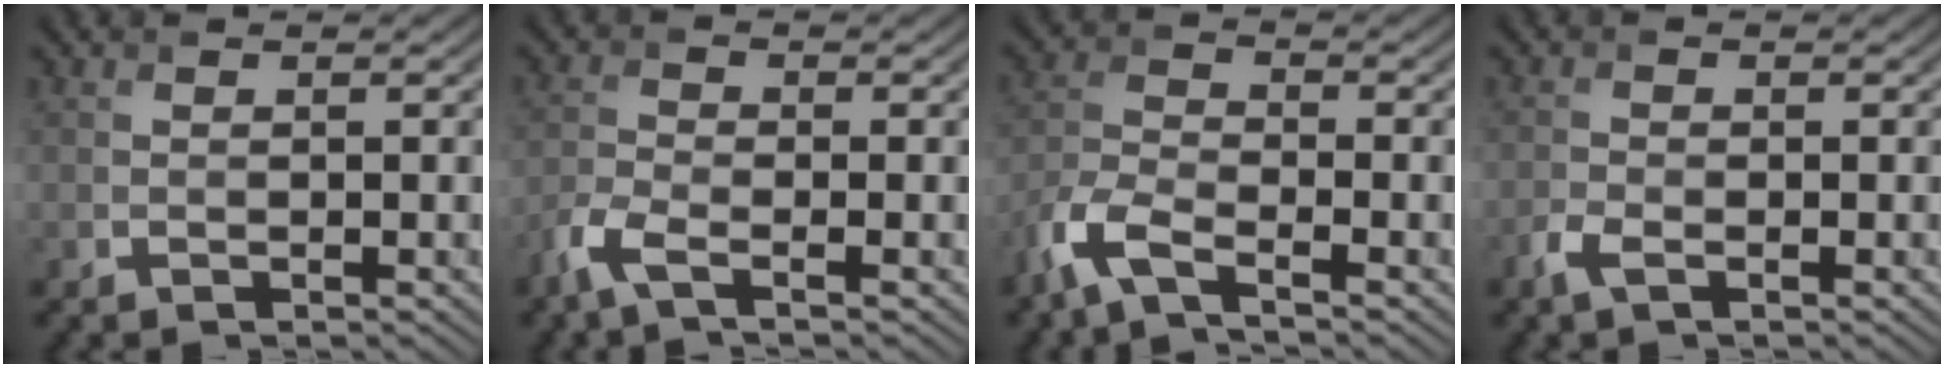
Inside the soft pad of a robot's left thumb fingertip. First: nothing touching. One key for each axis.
{"total": 3.6, "fx": -2.4, "fy": 0.8, "fz": 2.6, "tx": -0.068, "ty": -0.006, "tz": -0.063}
{"total": 5.6, "fx": -3.8, "fy": 1.5, "fz": 3.8, "tx": -0.092, "ty": -0.008, "tz": -0.096}
{"total": 2.0, "fx": -1.2, "fy": 0.7, "fz": 1.4, "tx": -0.038, "ty": -0.003, "tz": -0.031}